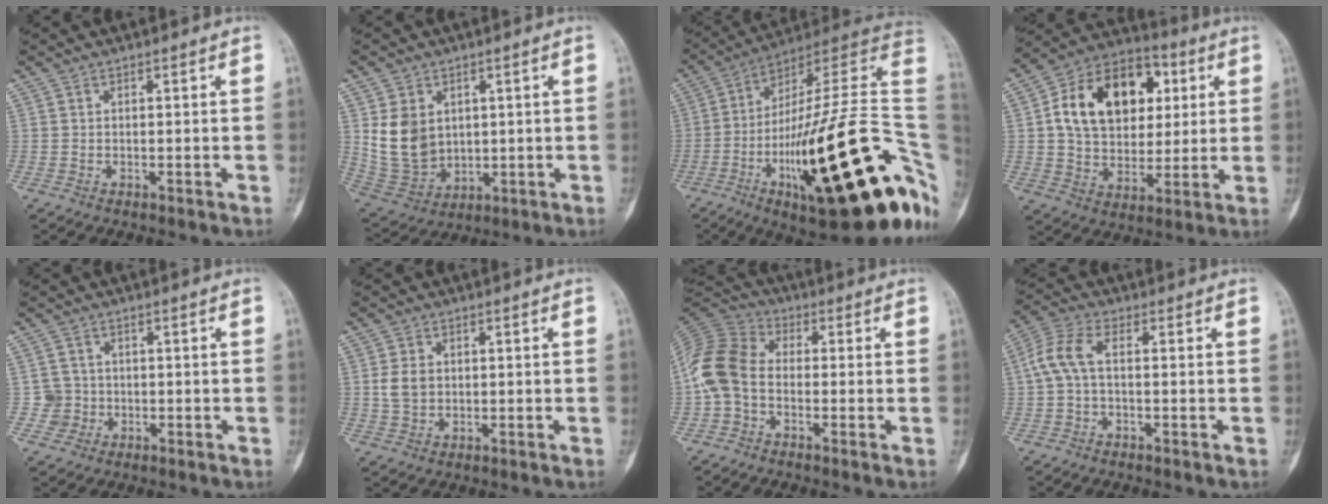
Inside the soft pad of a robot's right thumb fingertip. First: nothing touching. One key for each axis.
{"total": 10.6, "fx": 2.5, "fy": 8.3, "fz": 6.1, "tx": -0.089, "ty": -0.016, "tz": 0.073}
{"total": 37.8, "fx": -9.1, "fy": 10.3, "fz": 35.2, "tx": -0.448, "ty": 0.061, "tz": -0.141}
{"total": 20.6, "fx": 4.9, "fy": 14.4, "fz": 14.0, "tx": -0.200, "ty": 0.009, "tz": 0.080}
{"total": 3.1, "fx": -0.5, "fy": 3.0, "fz": -0.3, "tx": 0.027, "ty": 0.010, "tz": -0.015}
{"total": 4.2, "fx": 0.3, "fy": 3.3, "fz": 2.6, "tx": -0.042, "ty": 0.003, "tz": 0.008}
{"total": 10.6, "fx": -1.8, "fy": 7.4, "fz": 7.4, "tx": -0.151, "ty": 0.028, "tz": -0.052}
{"total": 6.1, "fx": -0.1, "fy": 2.8, "fz": 5.4, "tx": -0.131, "ty": 0.022, "tz": -0.010}